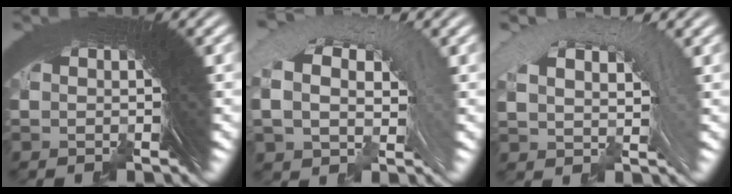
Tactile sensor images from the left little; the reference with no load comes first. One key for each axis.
{"total": 6.2, "fx": 1.8, "fy": 3.8, "fz": 4.6, "tx": -0.076, "ty": 0.014, "tz": 0.027}
{"total": 5.0, "fx": 2.3, "fy": 2.0, "fz": 4.0, "tx": -0.059, "ty": 0.022, "tz": 0.039}